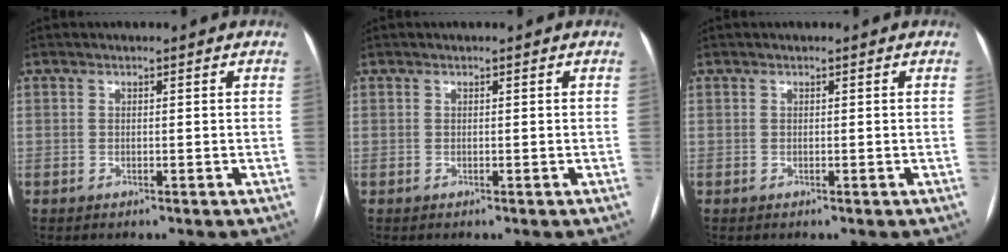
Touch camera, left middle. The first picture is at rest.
{"total": 0.0}
{"total": 0.0}